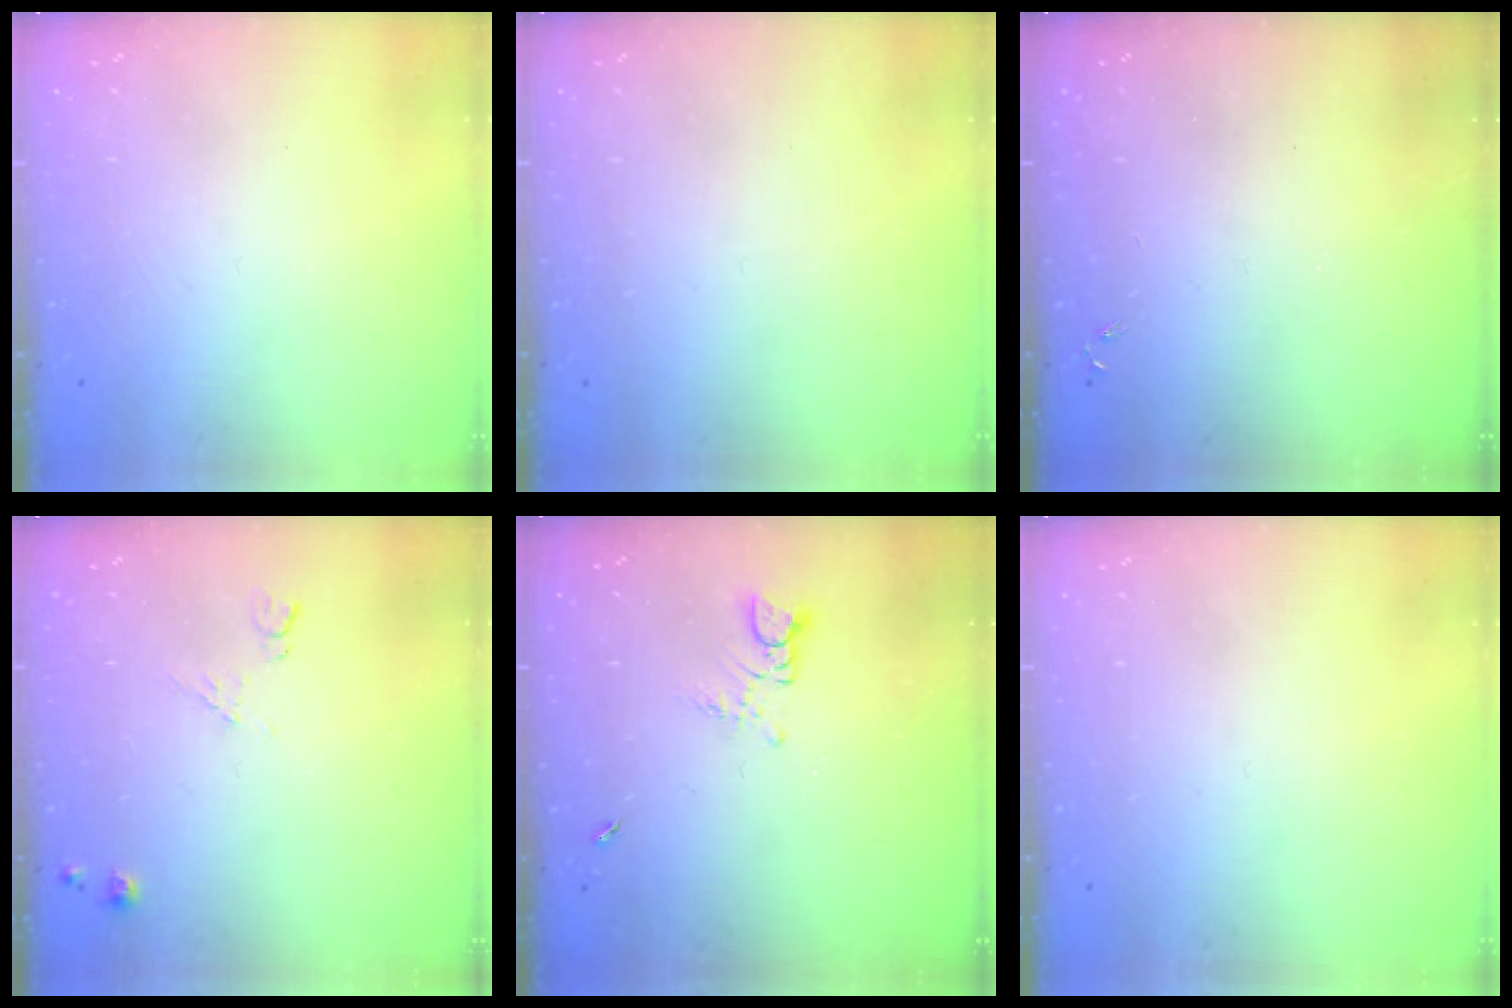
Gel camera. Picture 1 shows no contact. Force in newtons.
{"total": 0.0}
{"total": 0.0}
{"total": 5.9, "press": 5.8, "slide": 1.0}
{"total": 2.7, "press": 2.7, "slide": 0.2}
{"total": 0.0}